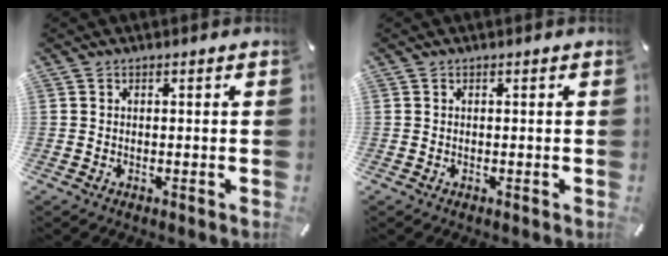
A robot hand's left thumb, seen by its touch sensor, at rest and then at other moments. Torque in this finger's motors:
{"motor_torque": [0.00, 0.00, 0.00, 0.00, 0.00]}